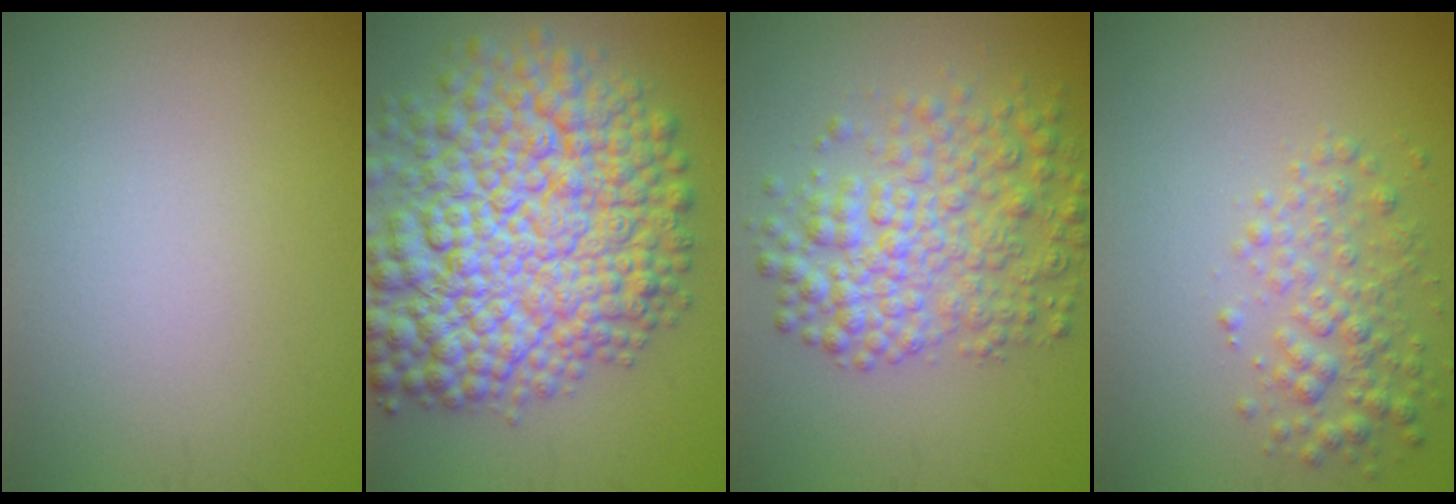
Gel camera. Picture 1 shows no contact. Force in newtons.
{"total": 13.4, "press": 13.4, "slide": 0.4}
{"total": 5.9, "press": 5.9, "slide": 0.1}
{"total": 2.8, "press": 2.8, "slide": 0.1}